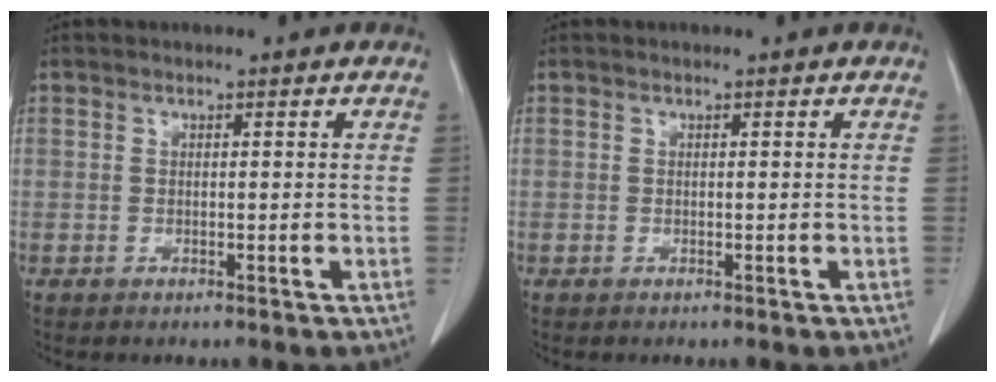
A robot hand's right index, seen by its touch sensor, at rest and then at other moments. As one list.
[{"total": 0.0}]